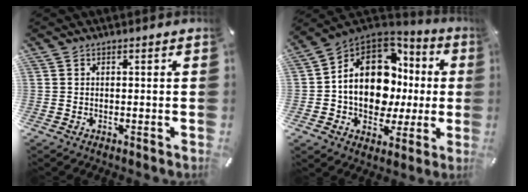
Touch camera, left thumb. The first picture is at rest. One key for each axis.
{"total": 17.6, "fx": 1.5, "fy": 13.0, "fz": 11.8, "tx": -0.210, "ty": -0.008, "tz": 0.023}